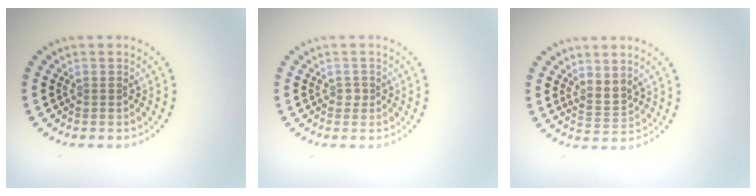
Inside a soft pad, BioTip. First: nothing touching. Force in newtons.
{"total": 0.9, "press": 0.7, "slide": 0.5}
{"total": 2.1, "press": 1.5, "slide": 1.5}